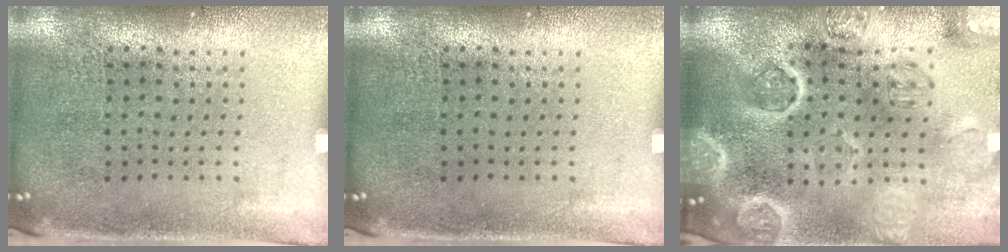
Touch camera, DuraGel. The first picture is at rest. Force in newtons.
{"total": 0.0}
{"total": 5.0, "press": 4.3, "slide": 2.4}